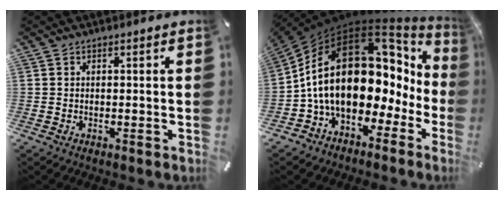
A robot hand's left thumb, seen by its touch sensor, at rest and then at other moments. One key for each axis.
{"total": 24.9, "fx": 2.6, "fy": 16.7, "fz": 18.2, "tx": -0.353, "ty": -0.020, "tz": 0.057}